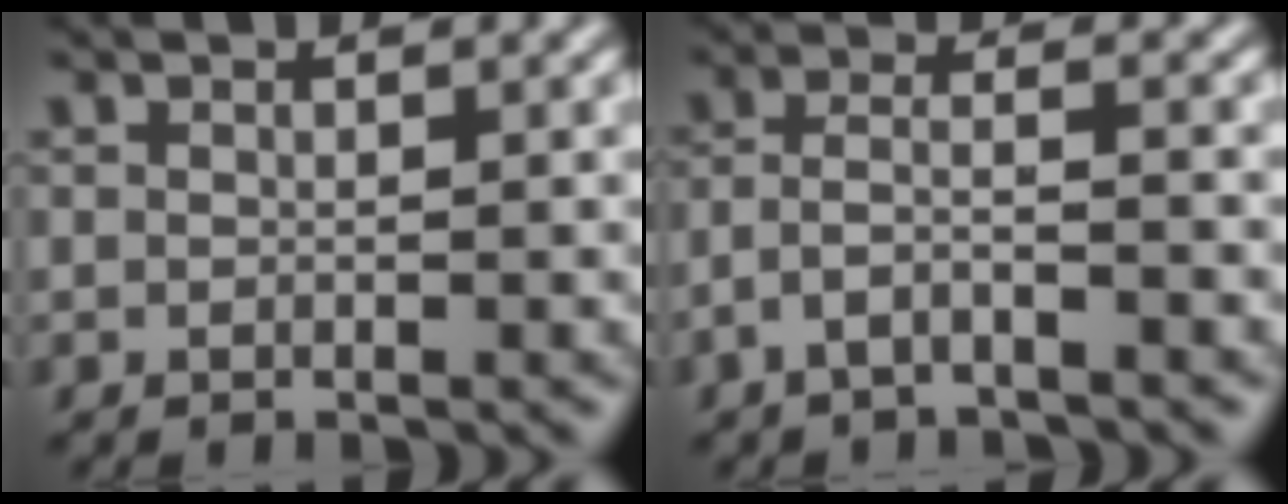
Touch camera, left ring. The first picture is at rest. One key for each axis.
{"total": 2.9, "fx": -1.8, "fy": 0.8, "fz": 2.2, "tx": -0.047, "ty": 0.010, "tz": -0.042}